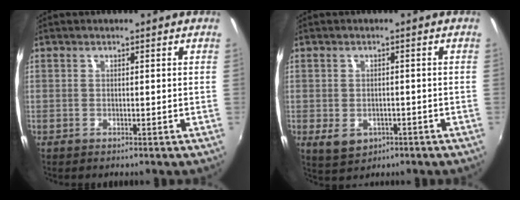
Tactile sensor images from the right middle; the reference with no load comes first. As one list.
[{"total": 5.2, "force": [-2.0, 3.8, 2.9], "torque": [-0.059, -0.013, -0.025]}]